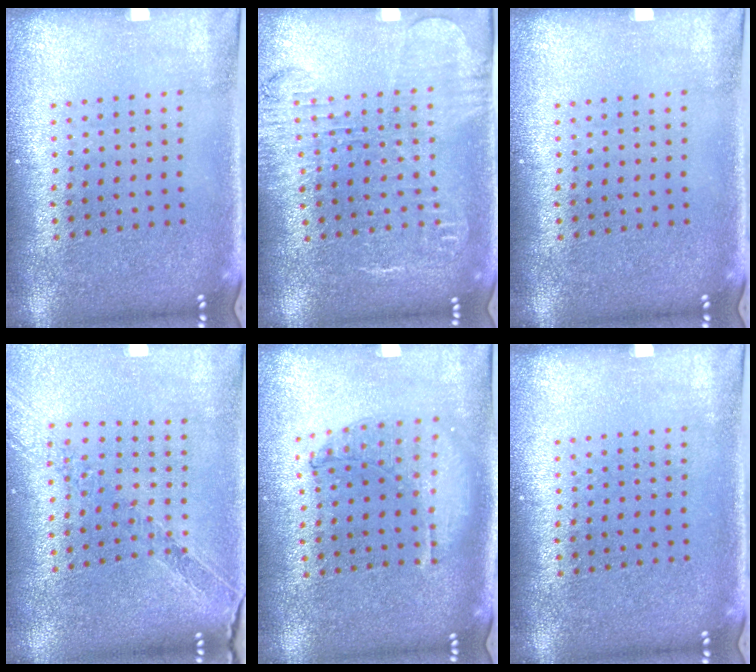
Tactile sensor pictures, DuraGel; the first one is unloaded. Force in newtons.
{"total": 1.8, "press": 1.7, "slide": 0.5}
{"total": 0.0}
{"total": 1.1, "press": 1.1, "slide": 0.2}
{"total": 1.0, "press": 1.0, "slide": 0.2}
{"total": 0.0}